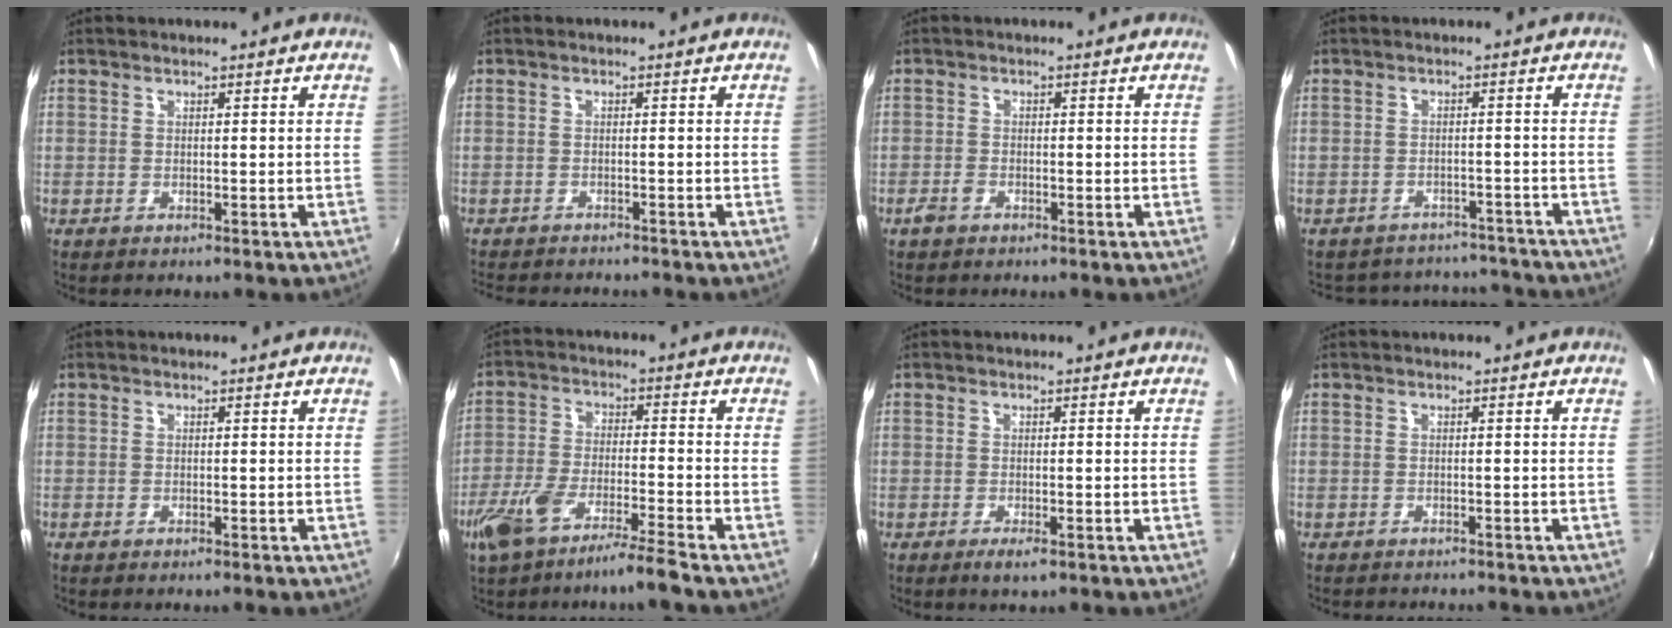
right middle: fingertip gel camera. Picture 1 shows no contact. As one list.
[{"total": 6.1, "force": [-5.7, 1.0, 1.9], "torque": [-0.051, -0.017, -0.087]}, {"total": 2.4, "force": [-1.7, 1.2, 1.1], "torque": [-0.028, -0.003, -0.034]}, {"total": 12.8, "force": [-11.3, 5.4, 2.4], "torque": [-0.058, 0.035, -0.135]}, {"total": 0.7, "force": [-0.6, 0.2, 0.2], "torque": [-0.006, -0.003, -0.014]}, {"total": 9.7, "force": [-7.1, 0.4, 6.6], "torque": [-0.146, -0.013, -0.132]}, {"total": 2.1, "force": [-1.3, 0.6, 1.5], "torque": [-0.033, -0.008, -0.023]}, {"total": 3.3, "force": [-3.1, 0.5, 1.0], "torque": [-0.027, -0.014, -0.047]}]